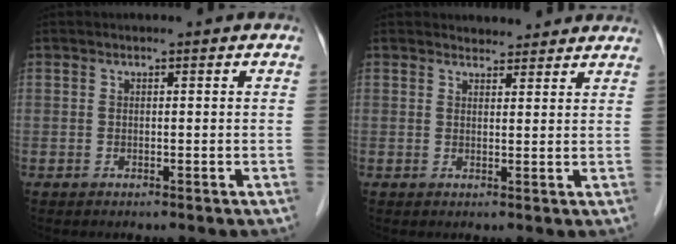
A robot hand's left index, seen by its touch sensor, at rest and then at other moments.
{"total": 4.2, "force": [4.0, 1.3, 0.3], "torque": [0.004, 0.010, 0.046]}